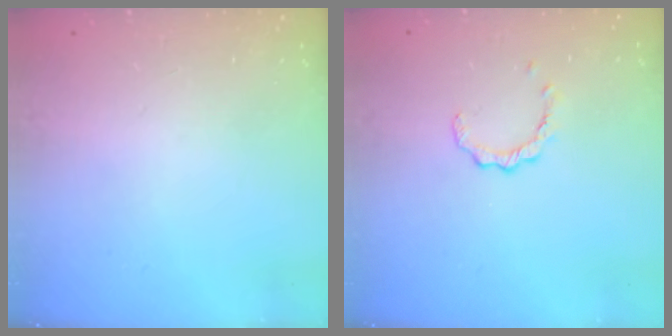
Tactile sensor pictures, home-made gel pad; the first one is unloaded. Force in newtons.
{"total": 2.4, "press": 2.4, "slide": 0.4}